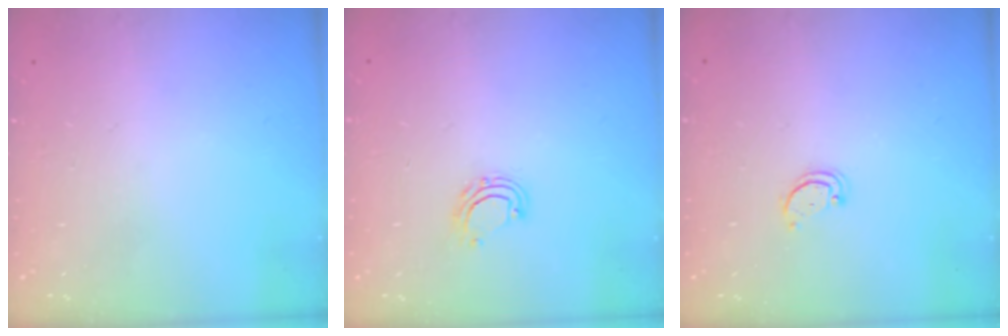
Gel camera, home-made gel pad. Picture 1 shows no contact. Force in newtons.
{"total": 6.1, "press": 6.0, "slide": 1.1}
{"total": 1.9, "press": 1.9, "slide": 0.2}